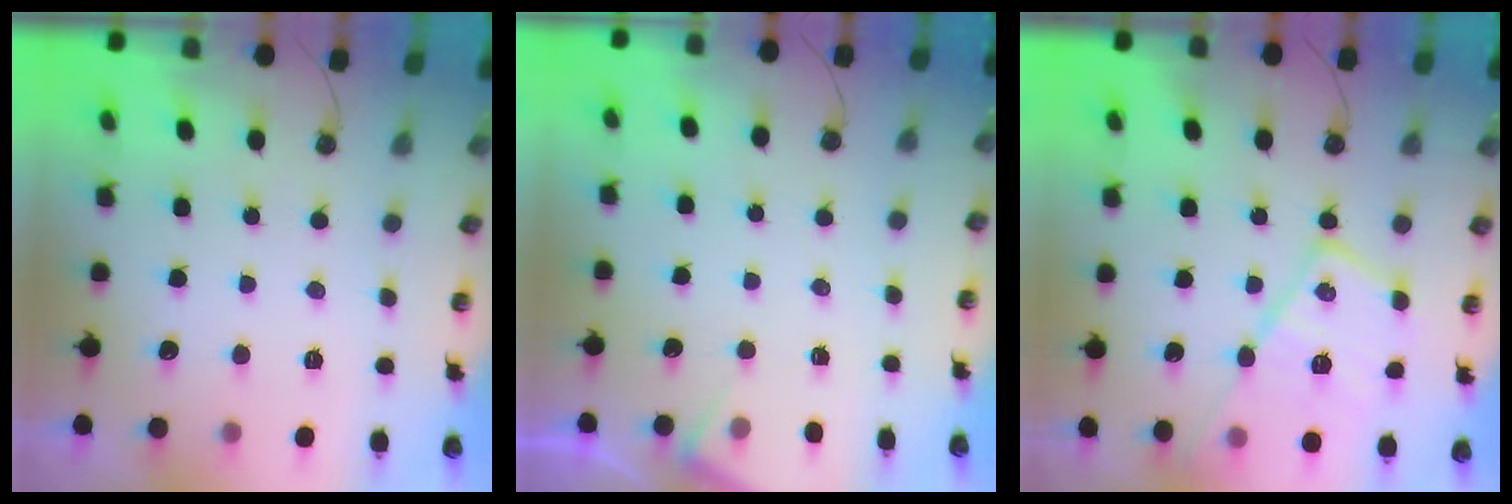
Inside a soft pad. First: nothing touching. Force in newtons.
{"total": 3.4, "press": 3.4, "slide": 0.5}
{"total": 18.7, "press": 18.6, "slide": 1.6}